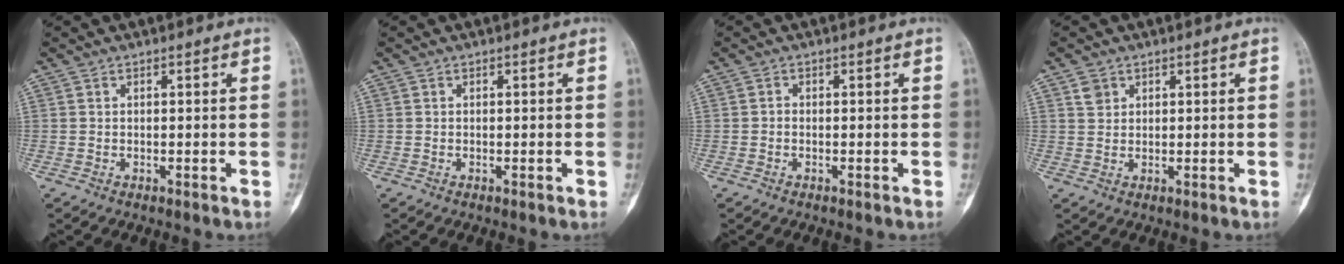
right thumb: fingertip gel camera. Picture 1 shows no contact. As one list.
[{"total": 0.0}, {"total": 0.5, "force": [-0.2, 0.4, 0.3], "torque": [0.000, 0.002, -0.010]}, {"total": 2.3, "force": [1.2, 1.8, 0.7], "torque": [-0.002, -0.003, 0.021]}]